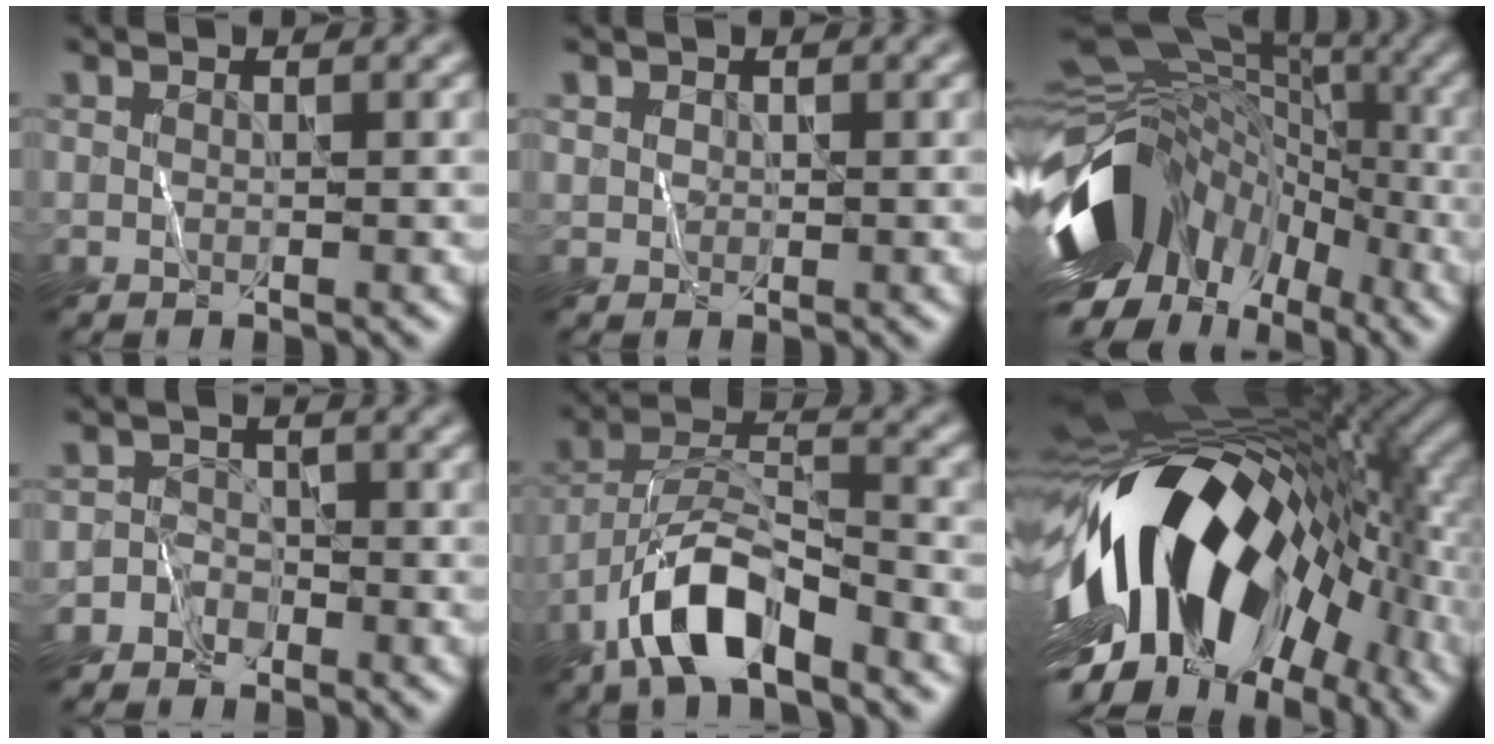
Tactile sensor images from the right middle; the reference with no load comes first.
{"total": 0.8, "force": [0.3, 0.7, -0.3], "torque": [0.015, -0.002, 0.006]}
{"total": 14.5, "force": [-3.4, 10.9, 9.0], "torque": [-0.184, 0.005, -0.064]}
{"total": 2.0, "force": [-1.4, 1.5, 0.0], "torque": [0.016, 0.012, -0.034]}
{"total": 7.4, "force": [-4.7, 2.7, 5.0], "torque": [-0.086, 0.008, -0.090]}
{"total": 17.2, "force": [-3.1, 9.5, 14.0], "torque": [-0.233, 0.012, -0.070]}